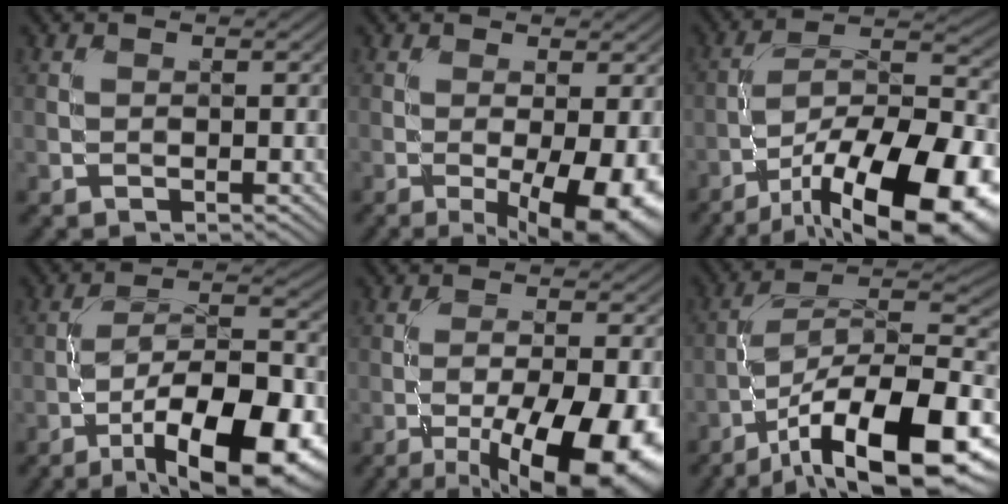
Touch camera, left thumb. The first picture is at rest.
{"total": 9.0, "force": [-2.8, 2.6, 8.2], "torque": [-0.126, -0.011, -0.028]}
{"total": 19.2, "force": [-11.4, 6.7, 13.8], "torque": [-0.206, -0.023, -0.183]}
{"total": 16.3, "force": [-8.6, 5.8, 12.6], "torque": [-0.197, -0.007, -0.135]}
{"total": 14.7, "force": [-7.3, 4.6, 11.9], "torque": [-0.173, -0.027, -0.097]}
{"total": 17.9, "force": [-9.8, 6.6, 13.4], "torque": [-0.206, -0.011, -0.182]}